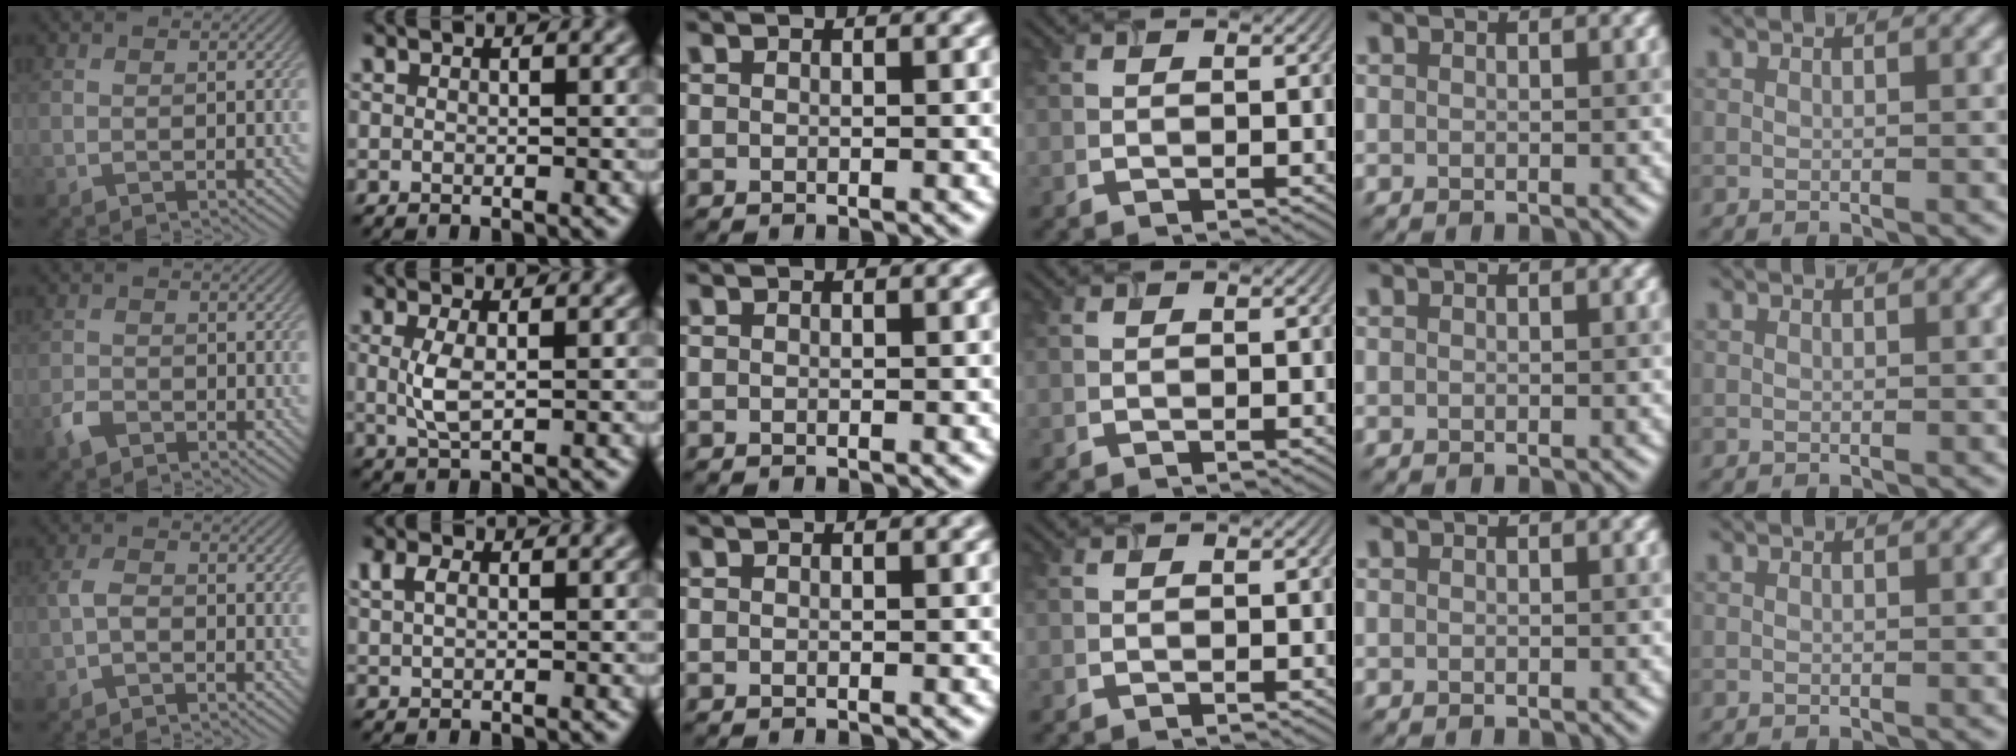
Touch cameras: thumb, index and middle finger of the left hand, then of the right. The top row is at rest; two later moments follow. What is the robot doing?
{"motion": "insert", "object": "airpods case & airpods"}